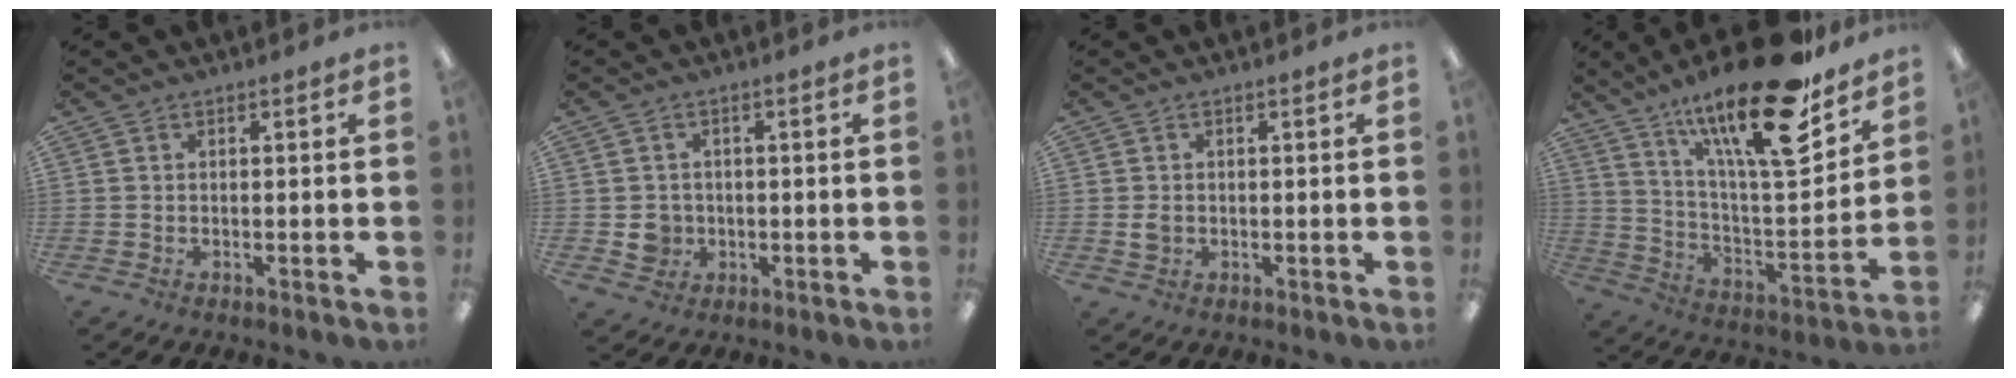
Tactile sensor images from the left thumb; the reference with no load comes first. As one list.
[{"total": 3.9, "force": [-0.2, 3.8, 1.0], "torque": [-0.007, 0.002, -0.005]}, {"total": 1.8, "force": [0.2, 1.4, 1.0], "torque": [-0.021, 0.004, 0.003]}, {"total": 25.5, "force": [17.4, 7.0, 17.4], "torque": [-0.275, -0.109, 0.283]}]